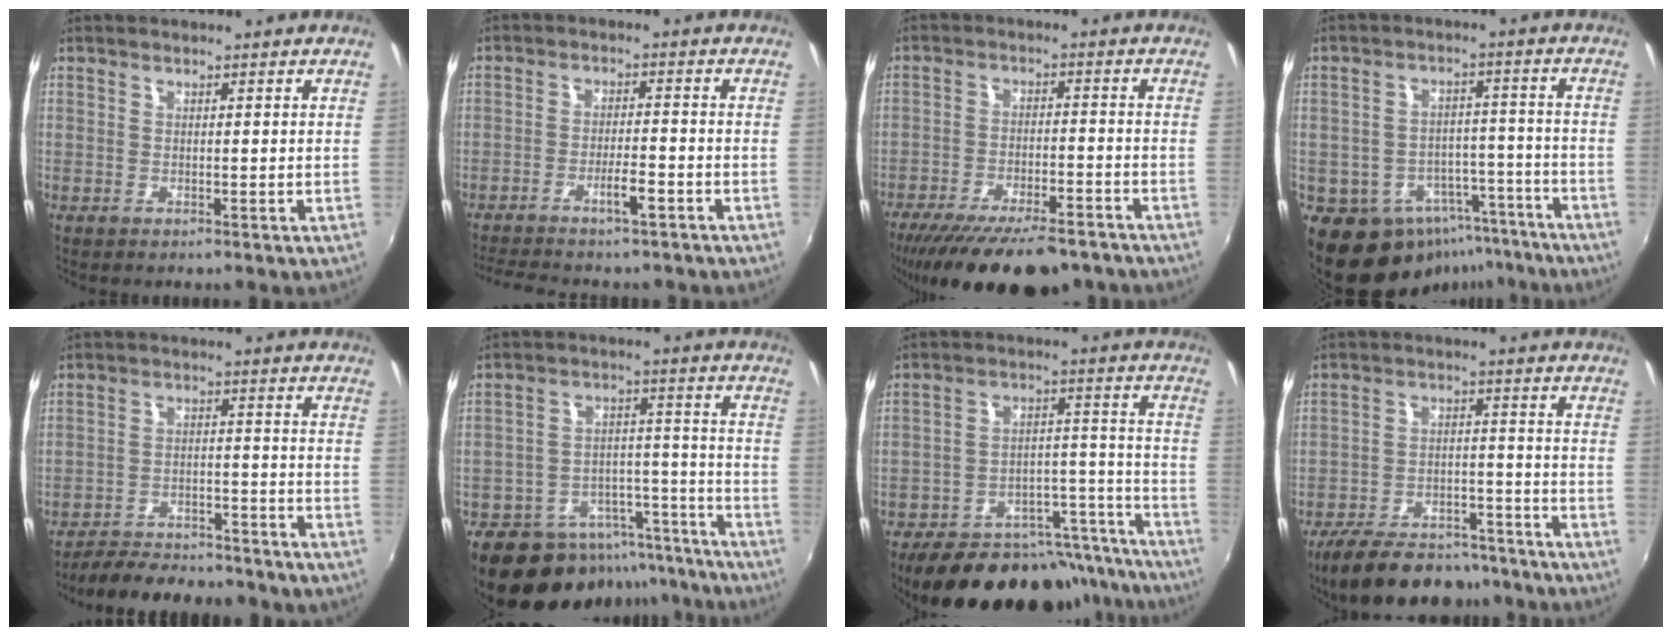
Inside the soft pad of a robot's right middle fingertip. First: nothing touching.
{"total": 6.6, "force": [-5.3, 0.6, 3.8], "torque": [-0.078, 0.002, -0.085]}
{"total": 18.6, "force": [-14.9, 5.0, 9.9], "torque": [-0.188, -0.037, -0.217]}
{"total": 12.5, "force": [-8.7, 8.1, 3.8], "torque": [-0.070, 0.028, -0.094]}
{"total": 14.1, "force": [-12.2, 3.7, 6.1], "torque": [-0.126, -0.013, -0.167]}
{"total": 17.6, "force": [-14.8, 7.6, 5.7], "torque": [-0.110, 0.041, -0.192]}
{"total": 23.5, "force": [-20.2, 8.6, 8.3], "torque": [-0.133, 0.043, -0.251]}
{"total": 16.4, "force": [-13.5, 6.1, 6.9], "torque": [-0.144, 0.005, -0.190]}